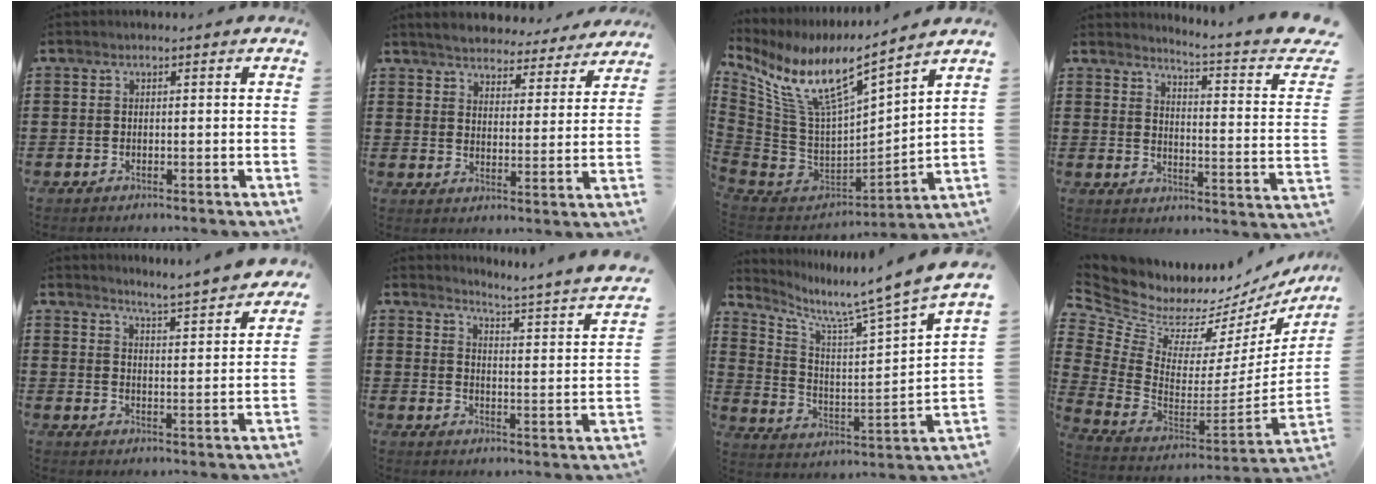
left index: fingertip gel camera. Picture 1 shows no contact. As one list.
[{"total": 4.8, "force": [4.8, 0.3, 0.2], "torque": [-0.030, -0.032, 0.083]}, {"total": 12.0, "force": [7.6, 2.5, 9.0], "torque": [-0.204, -0.057, 0.128]}, {"total": 3.8, "force": [2.8, -0.8, 2.4], "torque": [-0.048, -0.041, 0.033]}, {"total": 4.4, "force": [4.2, -1.1, 0.7], "torque": [-0.033, -0.030, 0.070]}, {"total": 3.2, "force": [2.7, -1.2, 1.1], "torque": [-0.041, -0.041, 0.033]}, {"total": 7.4, "force": [6.6, -0.8, 3.3], "torque": [-0.089, -0.066, 0.097]}, {"total": 5.9, "force": [4.7, 3.2, 1.5], "torque": [-0.082, -0.063, 0.074]}]